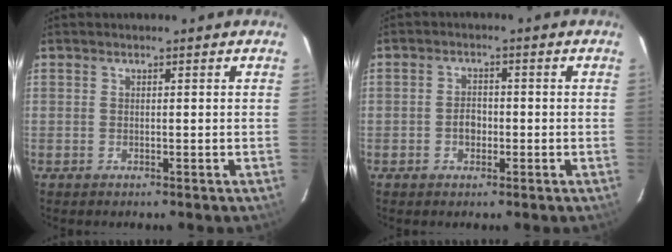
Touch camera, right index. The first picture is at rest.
{"total": 2.7, "force": [-0.8, 2.1, 1.6], "torque": [-0.028, 0.007, -0.014]}